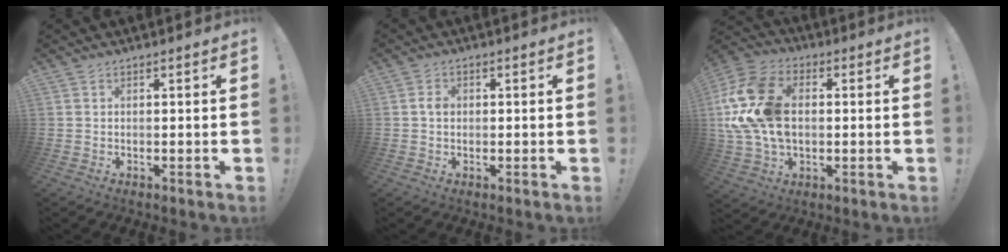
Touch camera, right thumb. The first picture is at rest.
{"total": 2.7, "force": [-0.1, 1.9, 1.8], "torque": [-0.036, 0.009, -0.002]}
{"total": 19.4, "force": [1.7, 14.0, 13.3], "torque": [-0.257, 0.010, 0.037]}